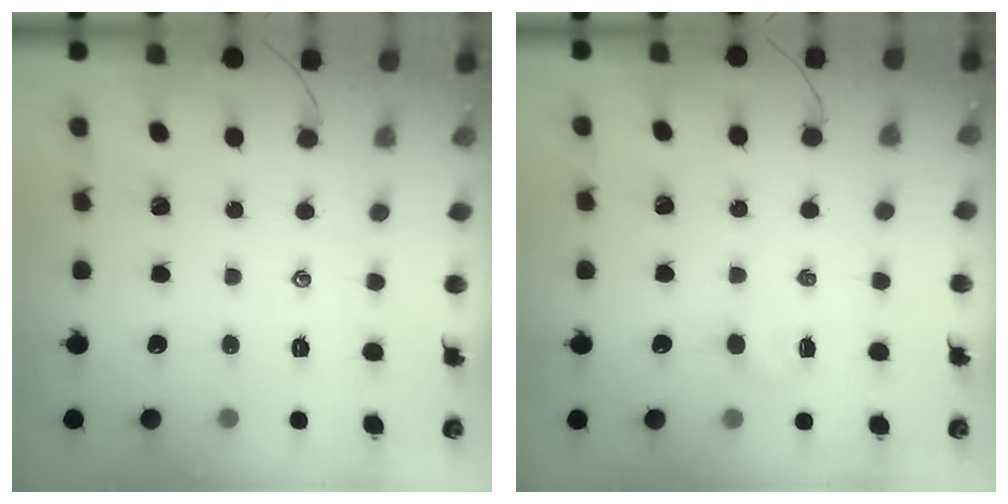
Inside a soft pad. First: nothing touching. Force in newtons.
{"total": 1.6, "press": 1.5, "slide": 0.6}